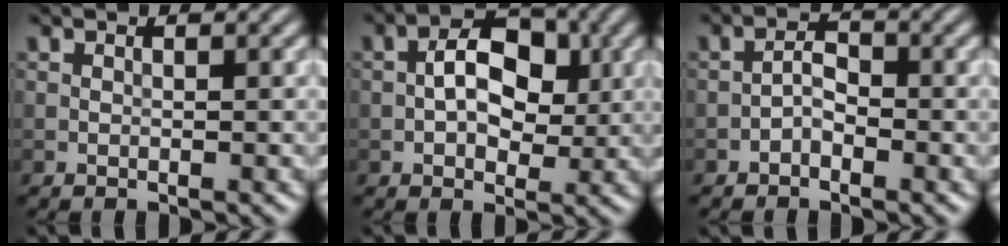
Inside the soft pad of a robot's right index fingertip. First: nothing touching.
{"total": 5.8, "force": [0.2, 3.6, 4.5], "torque": [-0.066, 0.005, -0.002]}
{"total": 1.7, "force": [-1.0, 0.8, 1.1], "torque": [-0.016, 0.009, -0.022]}